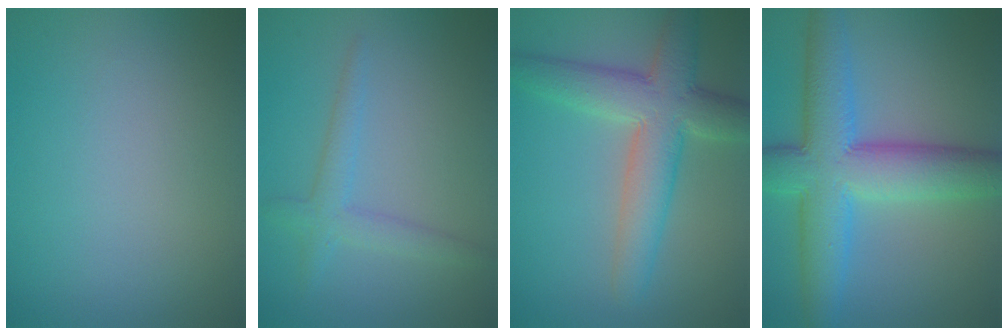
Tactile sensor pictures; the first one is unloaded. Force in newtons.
{"total": 2.5, "press": 2.5, "slide": 0.1}
{"total": 7.0, "press": 7.0, "slide": 0.4}
{"total": 10.0, "press": 10.0, "slide": 0.1}